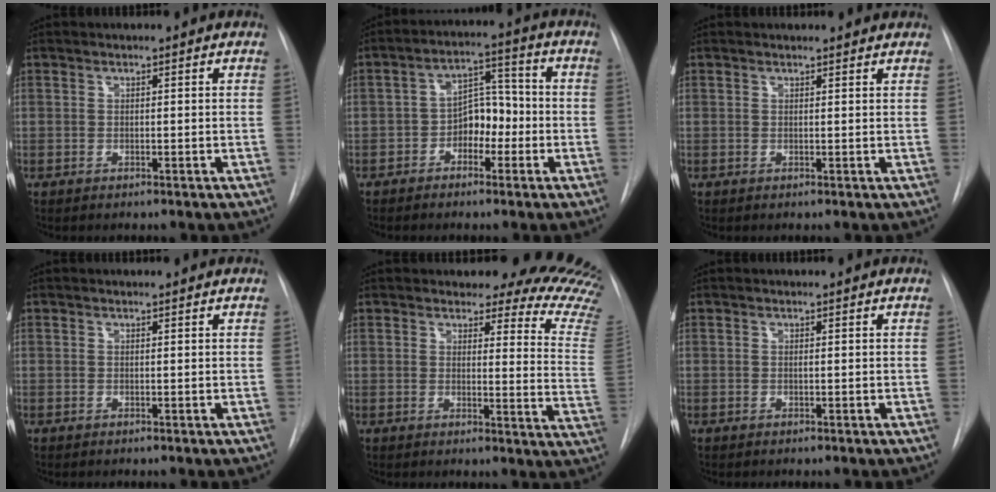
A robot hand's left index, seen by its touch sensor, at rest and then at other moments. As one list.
[{"total": 6.5, "force": [-3.2, 3.7, 4.2], "torque": [-0.066, 0.021, -0.058]}, {"total": 2.7, "force": [2.5, 0.8, 0.4], "torque": [-0.005, 0.008, 0.017]}, {"total": 1.0, "force": [0.9, 0.4, 0.1], "torque": [-0.009, 0.010, 0.002]}, {"total": 17.0, "force": [16.2, 3.1, 4.0], "torque": [-0.011, -0.147, 0.137]}, {"total": 0.5, "force": [-0.5, 0.0, 0.1], "torque": [-0.002, -0.001, -0.013]}]